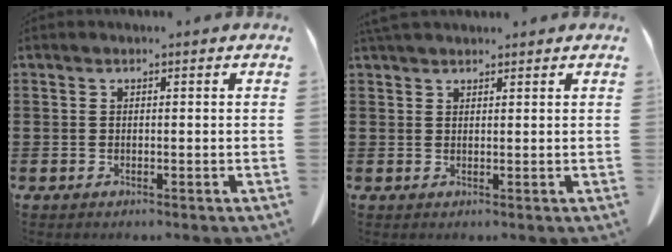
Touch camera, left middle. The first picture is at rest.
{"total": 2.1, "force": [1.9, 0.6, 0.7], "torque": [-0.019, 0.001, 0.038]}